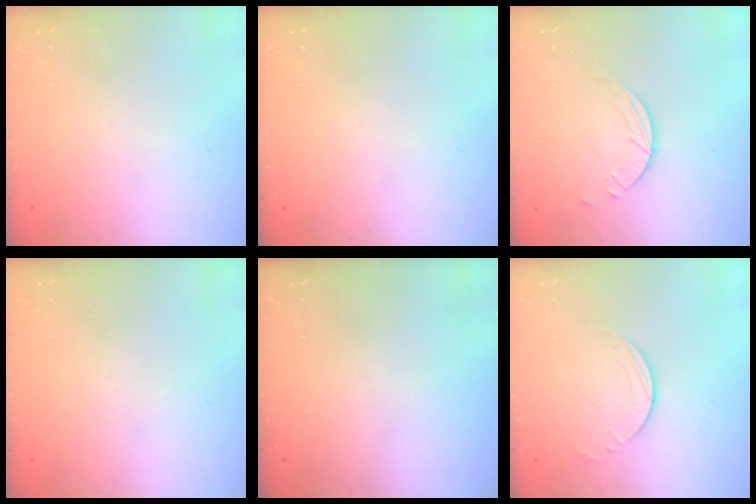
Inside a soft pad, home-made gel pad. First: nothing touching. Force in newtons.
{"total": 0.0}
{"total": 2.5, "press": 2.4, "slide": 0.2}
{"total": 0.0}
{"total": 0.0}
{"total": 3.2, "press": 3.2, "slide": 0.3}